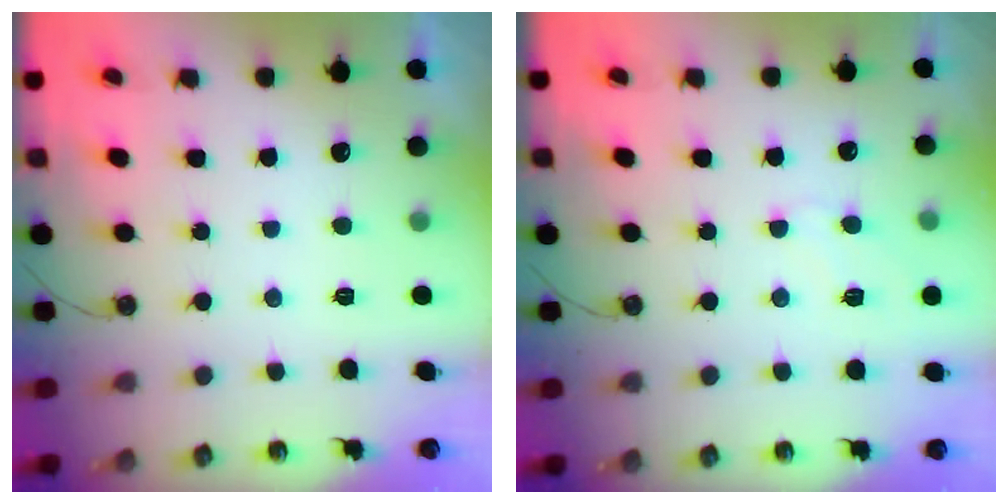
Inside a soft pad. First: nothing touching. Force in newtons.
{"total": 5.4, "press": 5.3, "slide": 0.6}